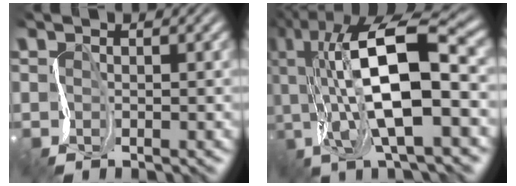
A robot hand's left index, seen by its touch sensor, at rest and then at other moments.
{"total": 11.7, "force": [1.6, 4.0, 10.9], "torque": [-0.224, 0.016, 0.028]}